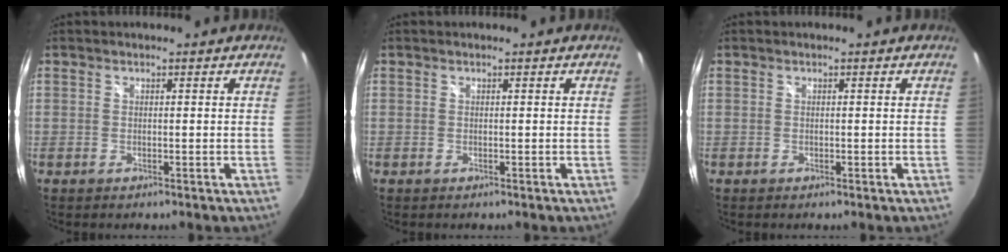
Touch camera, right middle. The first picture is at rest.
{"total": 0.0}
{"total": 0.0}